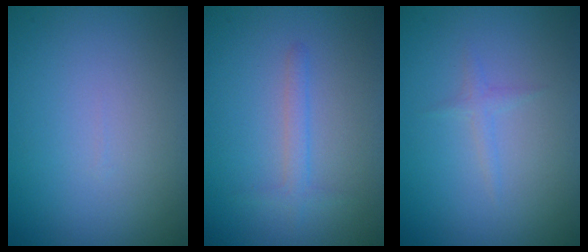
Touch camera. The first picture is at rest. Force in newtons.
{"total": 1.4, "press": 1.4, "slide": 0.1}
{"total": 0.8, "press": 0.8, "slide": 0.1}